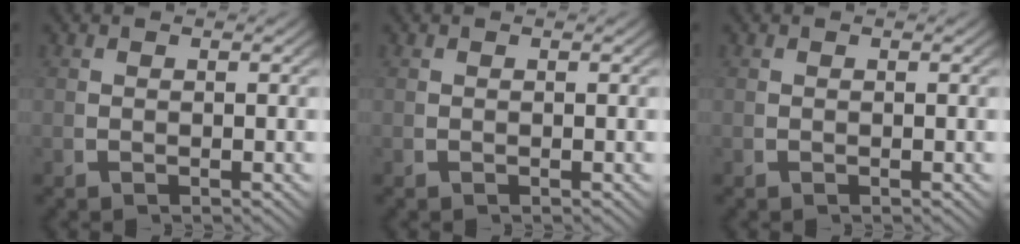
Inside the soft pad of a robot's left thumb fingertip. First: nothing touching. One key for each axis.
{"total": 0.0}
{"total": 0.0}